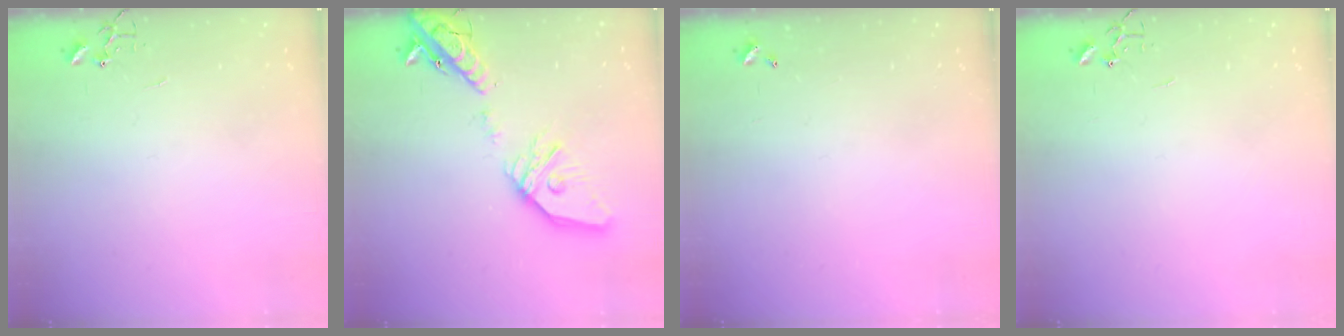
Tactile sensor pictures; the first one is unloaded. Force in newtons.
{"total": 21.4, "press": 21.2, "slide": 3.5}
{"total": 0.0}
{"total": 0.0}